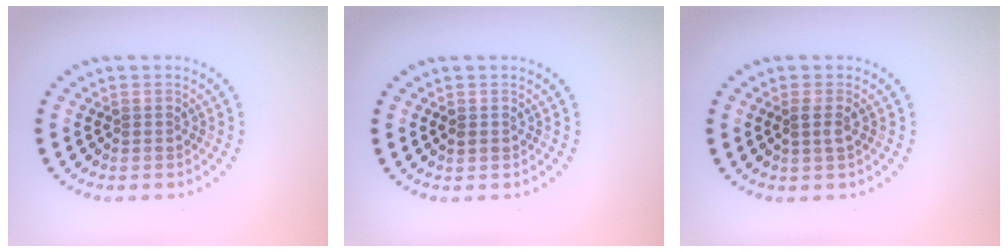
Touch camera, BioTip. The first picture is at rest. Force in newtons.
{"total": 0.9, "press": 0.8, "slide": 0.1}
{"total": 1.1, "press": 1.0, "slide": 0.5}